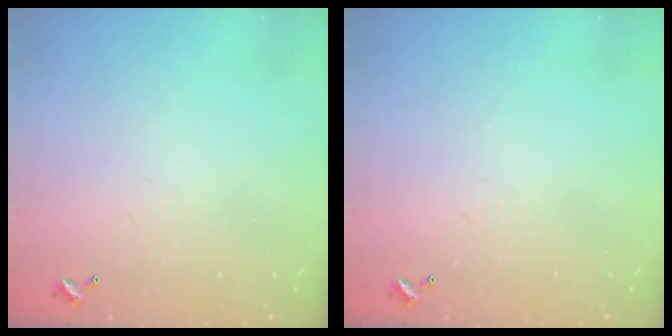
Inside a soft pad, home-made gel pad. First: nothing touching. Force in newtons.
{"total": 0.0}